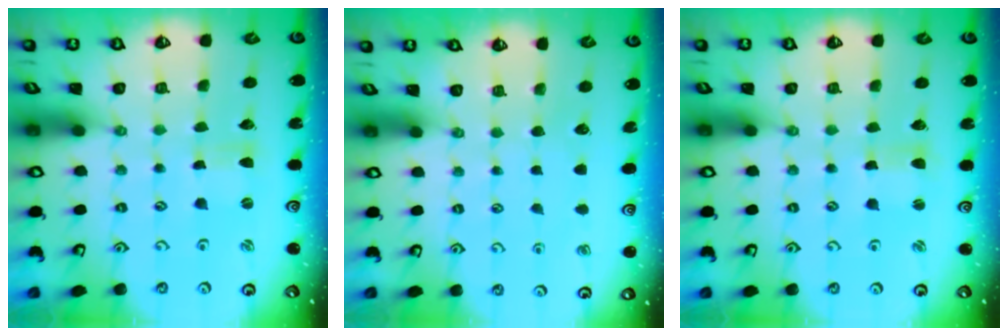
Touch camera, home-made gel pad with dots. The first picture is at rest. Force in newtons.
{"total": 0.0}
{"total": 2.1, "press": 2.1, "slide": 0.4}